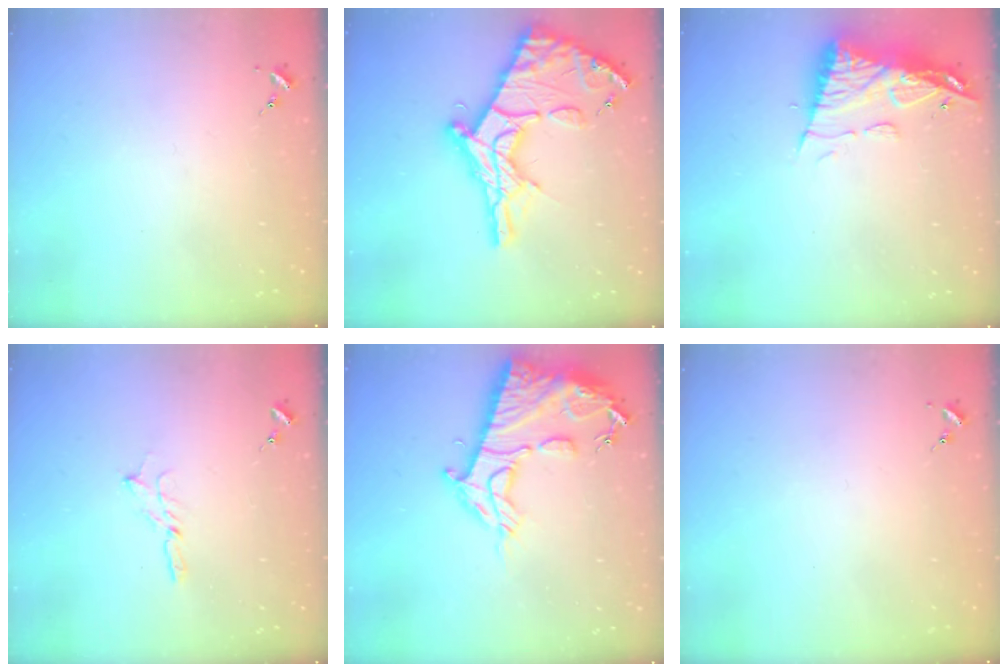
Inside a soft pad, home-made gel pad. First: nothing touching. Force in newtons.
{"total": 25.9, "press": 25.8, "slide": 2.1}
{"total": 10.4, "press": 10.4, "slide": 1.0}
{"total": 3.1, "press": 3.1, "slide": 0.2}
{"total": 18.2, "press": 18.1, "slide": 1.7}
{"total": 0.0}